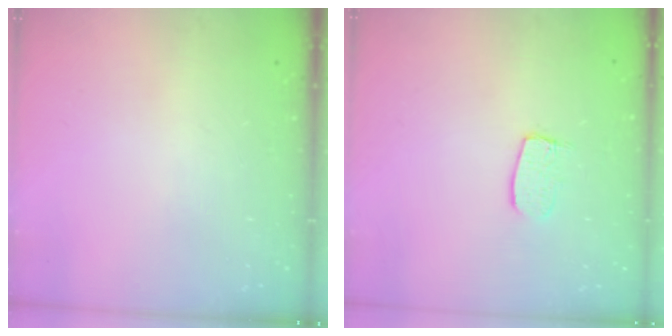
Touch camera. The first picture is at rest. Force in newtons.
{"total": 6.8, "press": 6.8, "slide": 0.3}